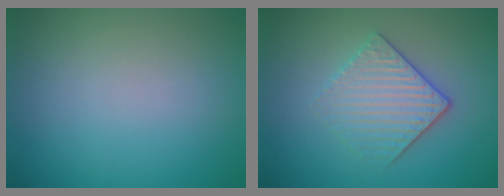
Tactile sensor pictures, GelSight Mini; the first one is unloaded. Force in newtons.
{"total": 3.7, "press": 3.3, "slide": 1.7}